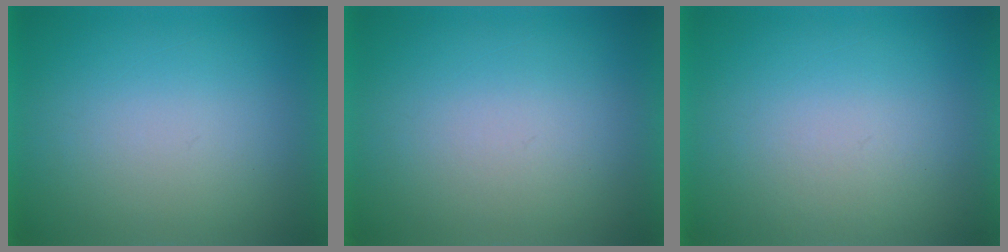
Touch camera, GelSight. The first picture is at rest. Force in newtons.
{"total": 1.2}
{"total": 1.3}